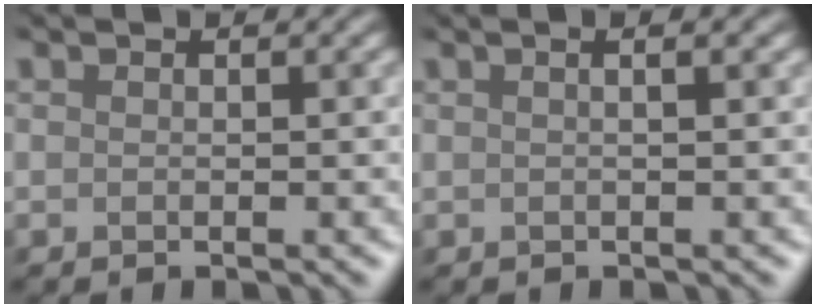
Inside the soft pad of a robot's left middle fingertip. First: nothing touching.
{"total": 2.8, "force": [1.2, 1.2, 2.2], "torque": [-0.011, 0.014, -0.009]}